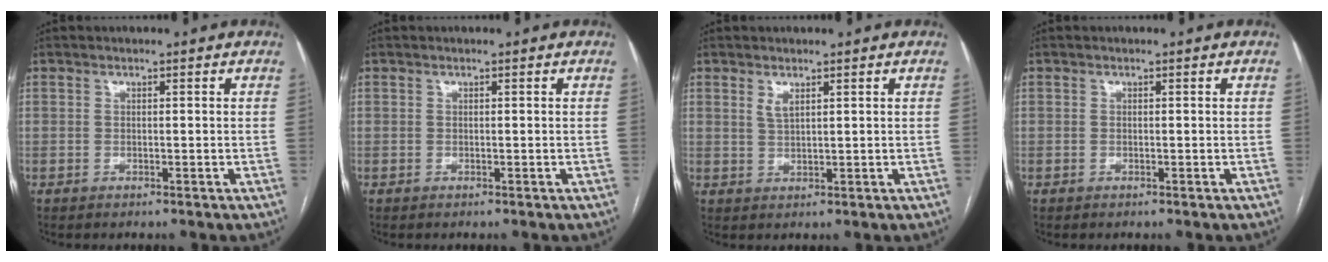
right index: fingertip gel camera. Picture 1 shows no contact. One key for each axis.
{"total": 0.0}
{"total": 1.9, "fx": 1.1, "fy": 0.5, "fz": 1.4, "tx": -0.030, "ty": -0.004, "tz": 0.026}
{"total": 0.0}